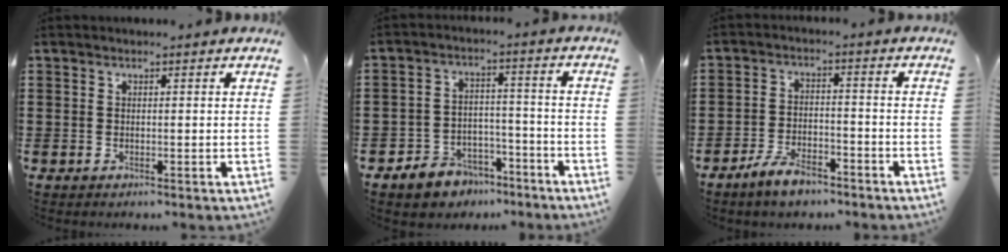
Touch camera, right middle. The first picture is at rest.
{"total": 5.6, "force": [-5.0, 2.5, 0.2], "torque": [-0.017, 0.021, -0.100]}
{"total": 5.4, "force": [-4.5, 1.7, 2.5], "torque": [-0.062, 0.004, -0.088]}